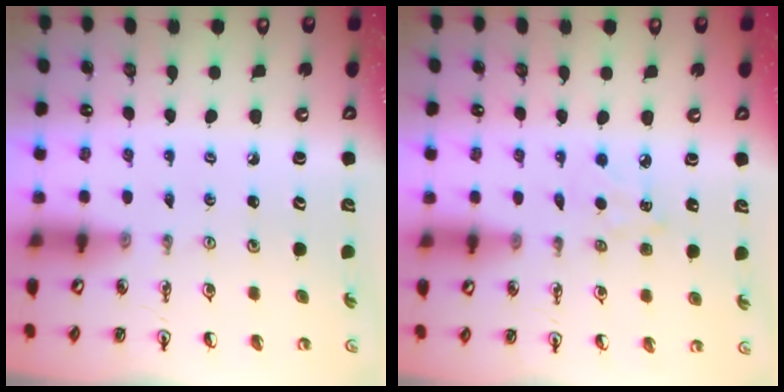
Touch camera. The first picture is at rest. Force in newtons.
{"total": 4.7, "press": 4.7, "slide": 0.6}